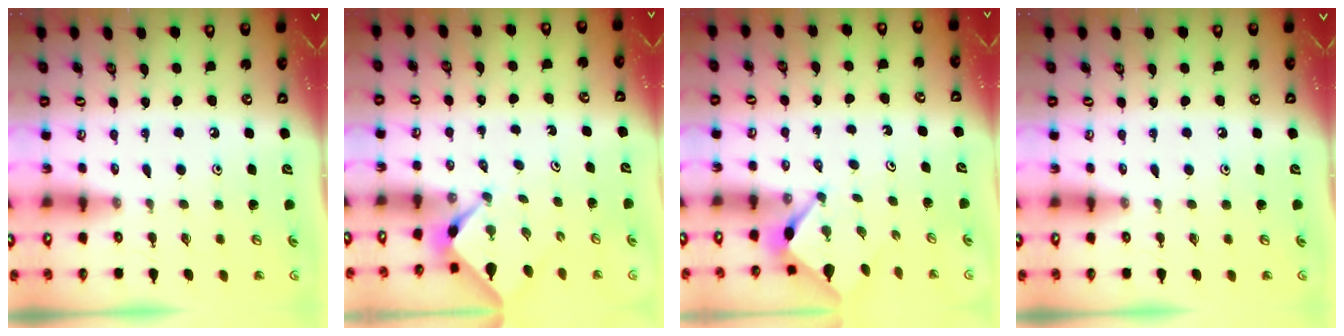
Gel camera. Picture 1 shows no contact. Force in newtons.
{"total": 2.3, "press": 2.2, "slide": 0.3}
{"total": 2.9, "press": 2.9, "slide": 0.3}
{"total": 0.0}